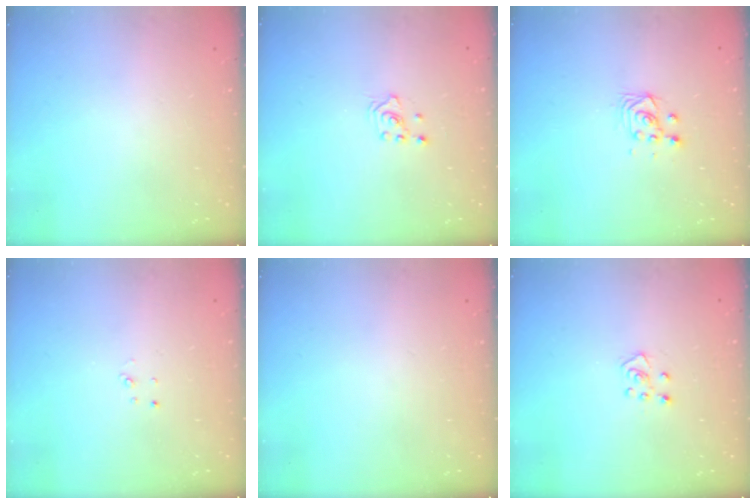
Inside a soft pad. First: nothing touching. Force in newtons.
{"total": 2.0, "press": 2.0, "slide": 0.2}
{"total": 3.6, "press": 3.5, "slide": 0.8}
{"total": 2.2, "press": 2.2, "slide": 0.2}
{"total": 0.0}
{"total": 3.8, "press": 3.8, "slide": 0.4}